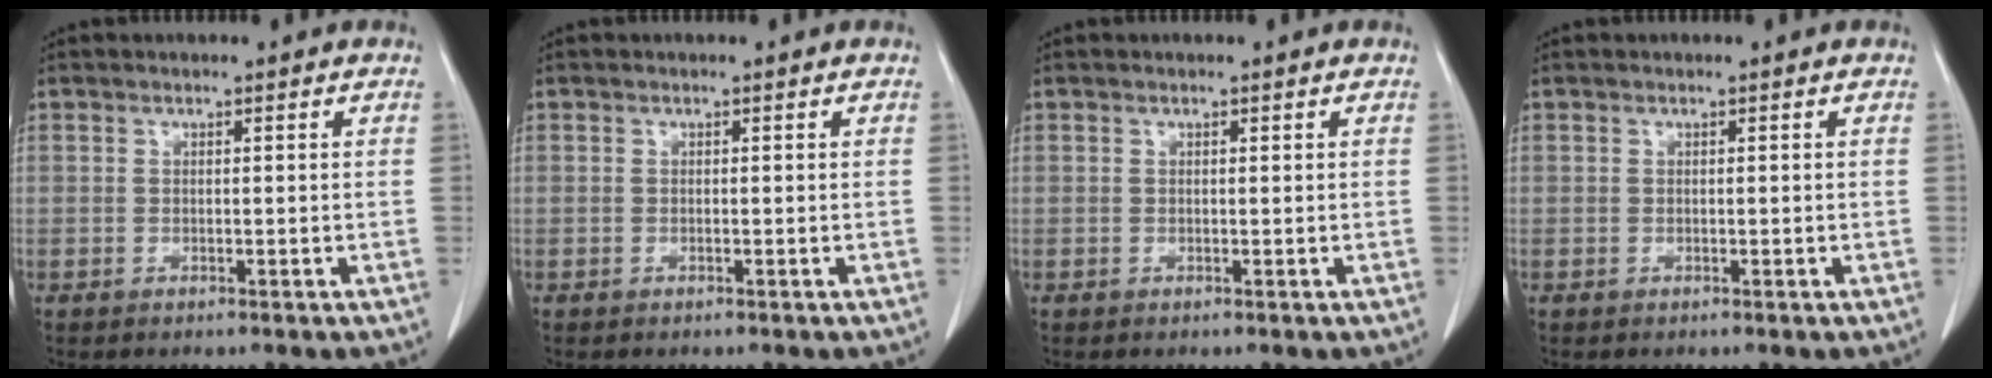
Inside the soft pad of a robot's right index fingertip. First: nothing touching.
{"total": 0.0}
{"total": 0.0}
{"total": 0.0}